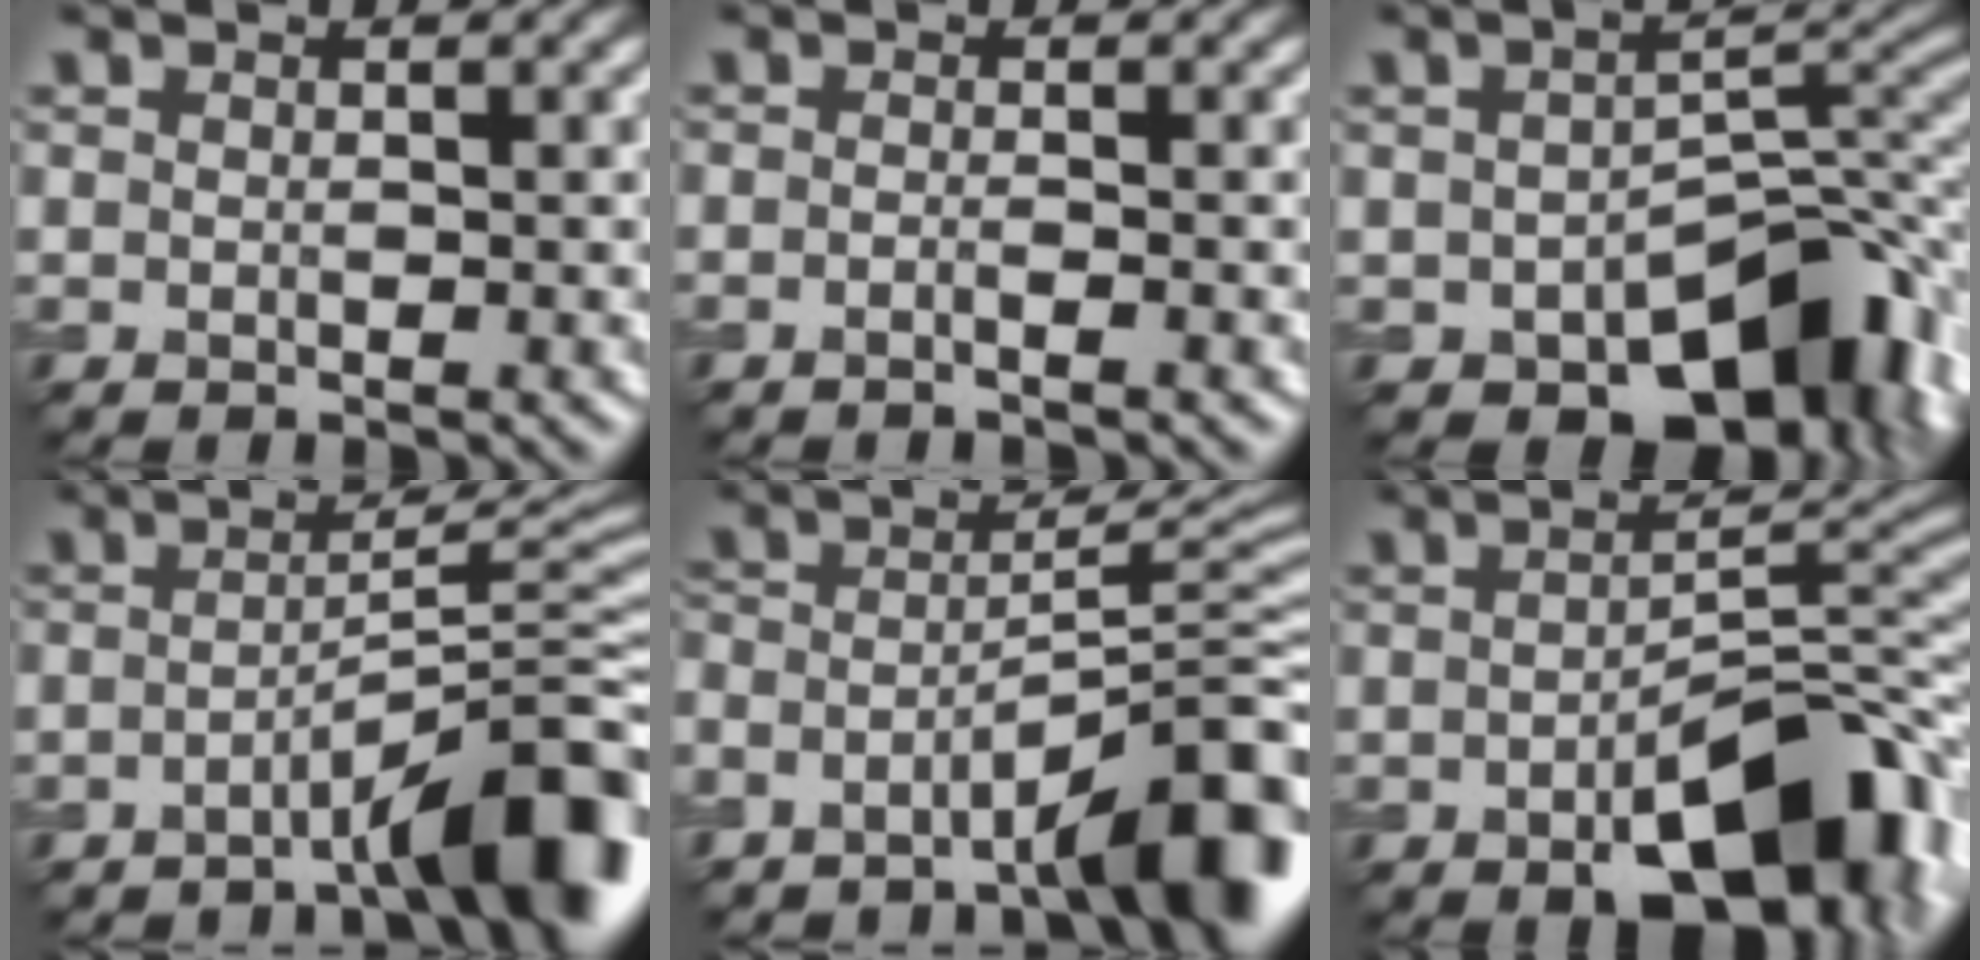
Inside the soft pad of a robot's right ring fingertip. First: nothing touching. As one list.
[{"total": 1.0, "force": [-0.7, 0.2, 0.7], "torque": [-0.007, 0.002, -0.016]}, {"total": 10.1, "force": [-4.8, 5.9, 6.6], "torque": [-0.085, -0.012, -0.057]}, {"total": 7.8, "force": [-4.2, 1.2, 6.4], "torque": [-0.081, 0.027, -0.064]}, {"total": 8.8, "force": [-5.8, 1.6, 6.4], "torque": [-0.084, 0.019, -0.093]}, {"total": 9.6, "force": [-4.2, 4.1, 7.6], "torque": [-0.107, 0.000, -0.054]}]